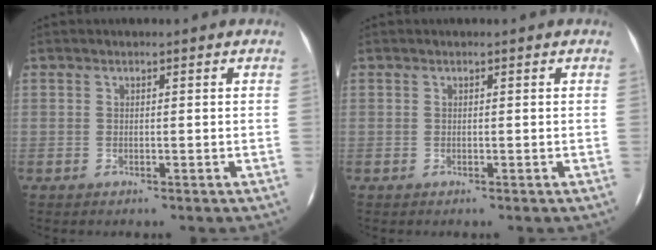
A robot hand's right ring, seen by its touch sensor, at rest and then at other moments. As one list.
[{"total": 0.0}]